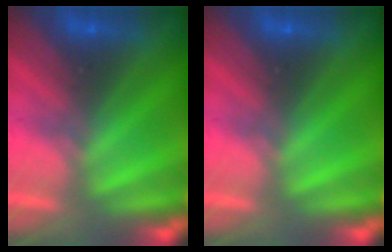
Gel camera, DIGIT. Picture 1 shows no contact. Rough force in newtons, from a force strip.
{"total": 0.0}